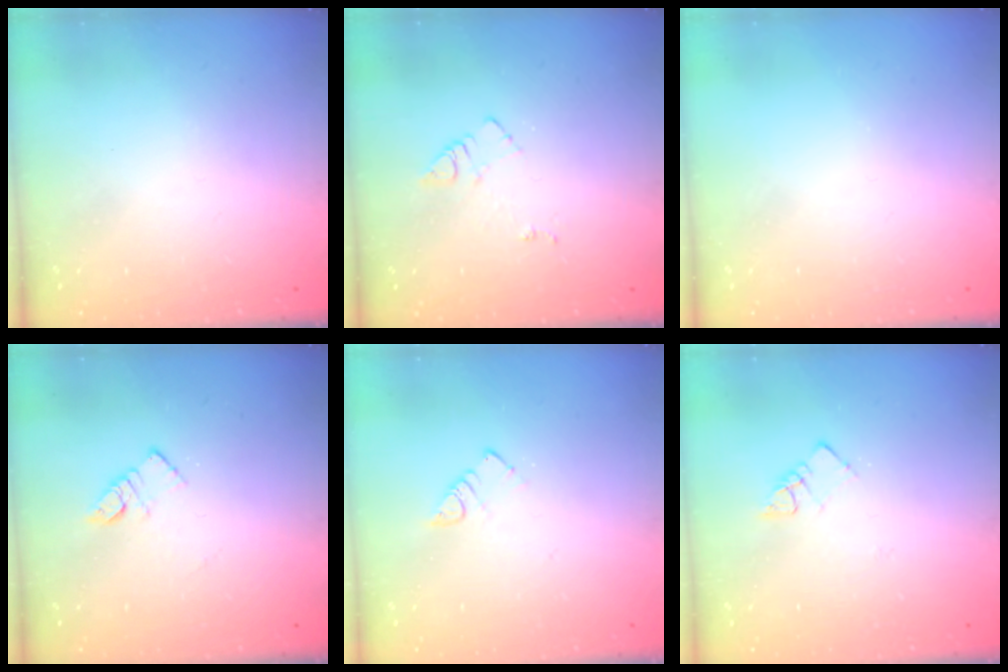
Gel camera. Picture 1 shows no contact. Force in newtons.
{"total": 6.2, "press": 6.2, "slide": 0.8}
{"total": 0.0}
{"total": 4.9, "press": 4.9, "slide": 0.2}
{"total": 3.1, "press": 3.1, "slide": 0.3}
{"total": 3.6, "press": 3.6, "slide": 0.3}